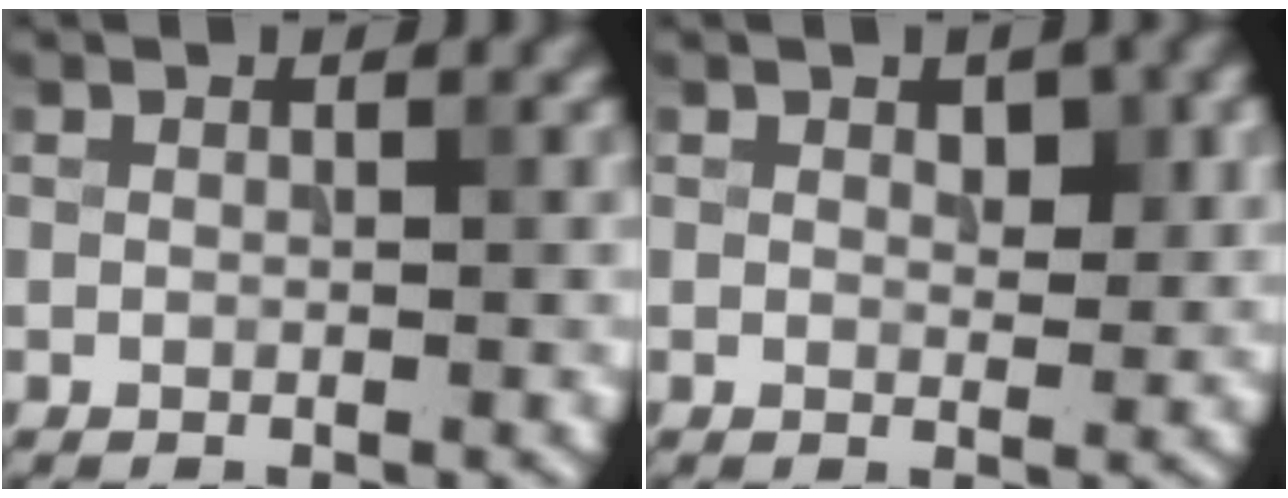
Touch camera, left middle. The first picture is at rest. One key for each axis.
{"total": 2.1, "fx": 0.8, "fy": 1.1, "fz": 1.6, "tx": -0.017, "ty": -0.004, "tz": 0.015}